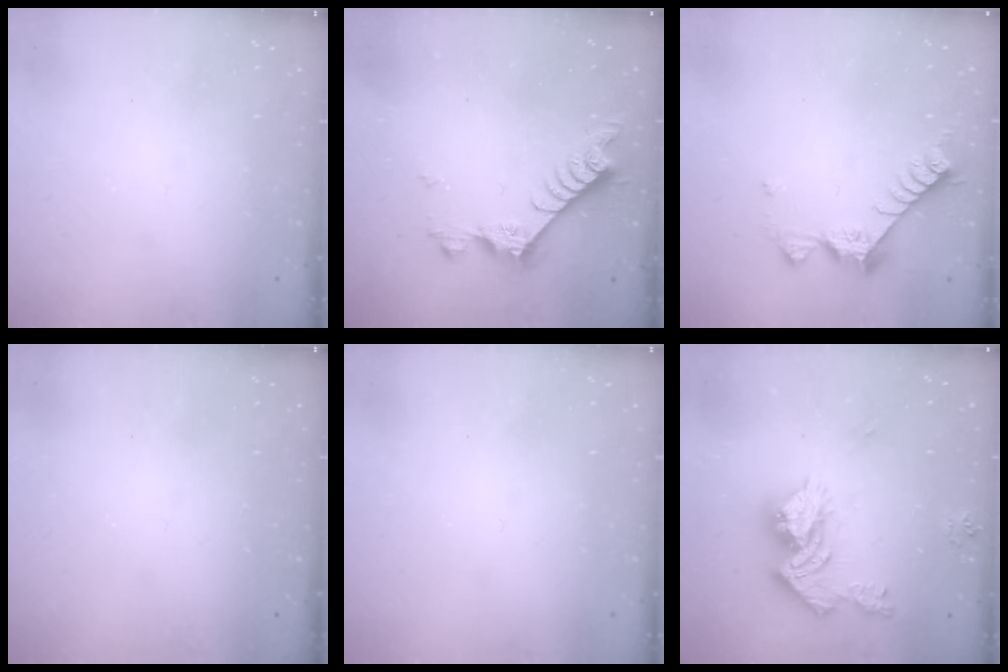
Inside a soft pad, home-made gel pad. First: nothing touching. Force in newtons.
{"total": 7.0, "press": 7.0, "slide": 0.5}
{"total": 8.3, "press": 8.3, "slide": 0.5}
{"total": 0.0}
{"total": 0.0}
{"total": 14.3, "press": 14.2, "slide": 1.5}